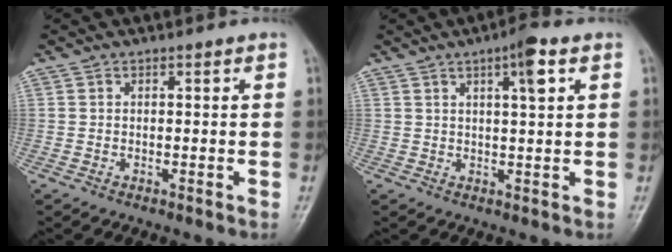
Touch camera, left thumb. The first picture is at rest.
{"total": 4.9, "force": [2.2, 0.8, 4.3], "torque": [-0.066, -0.001, 0.034]}